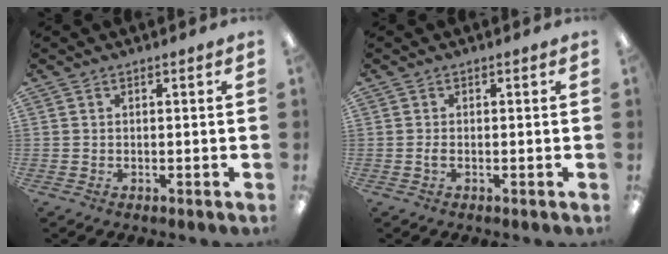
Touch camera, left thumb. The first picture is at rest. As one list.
[{"total": 0.9, "force": [-0.2, 0.3, 0.9], "torque": [-0.018, -0.002, -0.002]}]